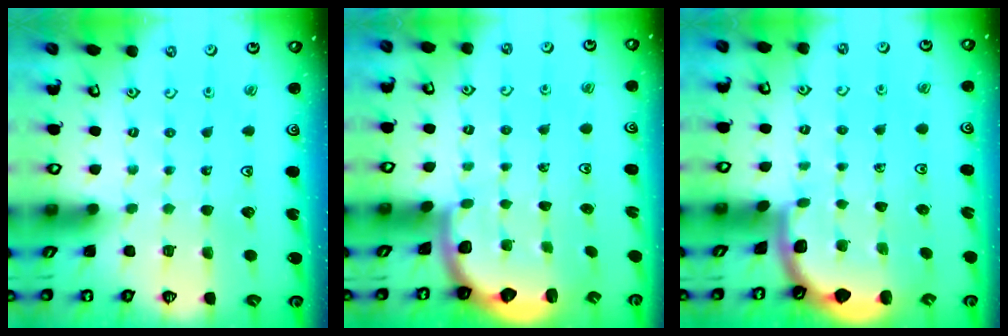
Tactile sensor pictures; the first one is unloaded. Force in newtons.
{"total": 2.2, "press": 2.1, "slide": 0.8}
{"total": 1.8, "press": 1.8, "slide": 0.2}